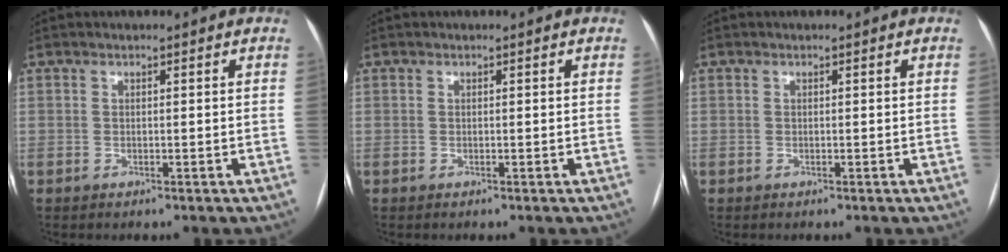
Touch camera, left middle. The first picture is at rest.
{"total": 0.0}
{"total": 0.0}